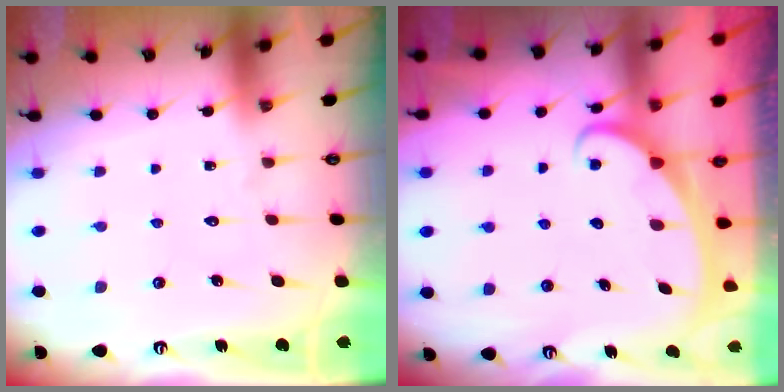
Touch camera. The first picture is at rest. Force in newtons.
{"total": 2.5, "press": 2.5, "slide": 0.3}